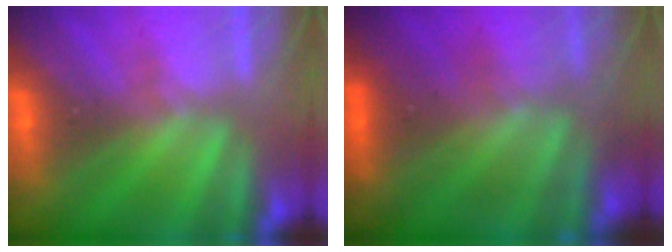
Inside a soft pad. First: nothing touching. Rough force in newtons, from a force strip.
{"total": 4.4}